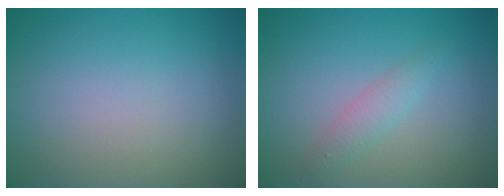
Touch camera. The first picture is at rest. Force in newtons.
{"total": 1.6, "press": 1.6, "slide": 0.0}